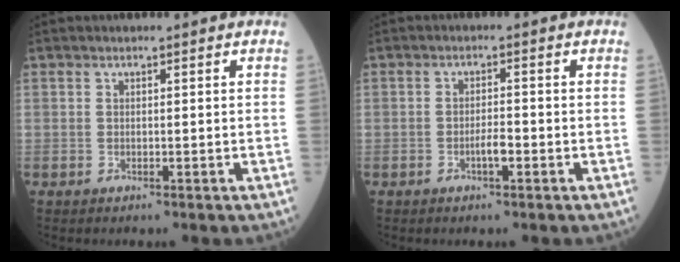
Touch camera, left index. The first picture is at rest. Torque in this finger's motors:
{"motor_torque": [0.50, 0.00, 0.06, 0.01]}